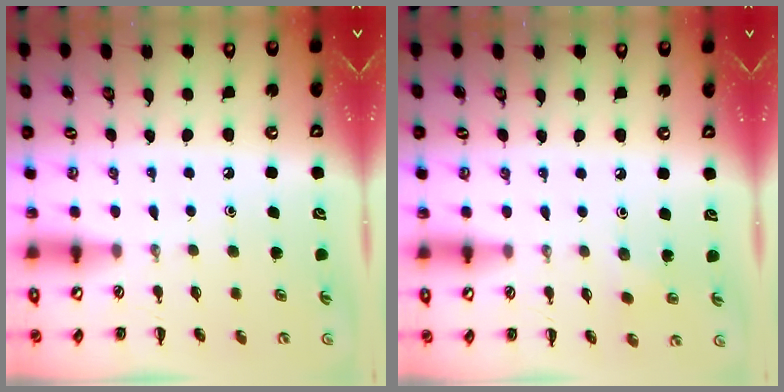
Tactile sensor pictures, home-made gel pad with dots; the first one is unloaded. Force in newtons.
{"total": 2.3, "press": 2.2, "slide": 0.7}